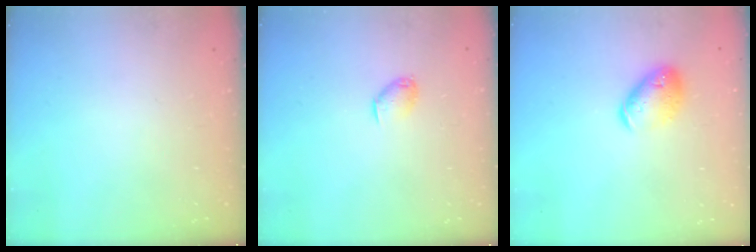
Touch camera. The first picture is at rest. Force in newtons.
{"total": 5.3, "press": 5.2, "slide": 0.9}
{"total": 11.1, "press": 10.9, "slide": 1.6}